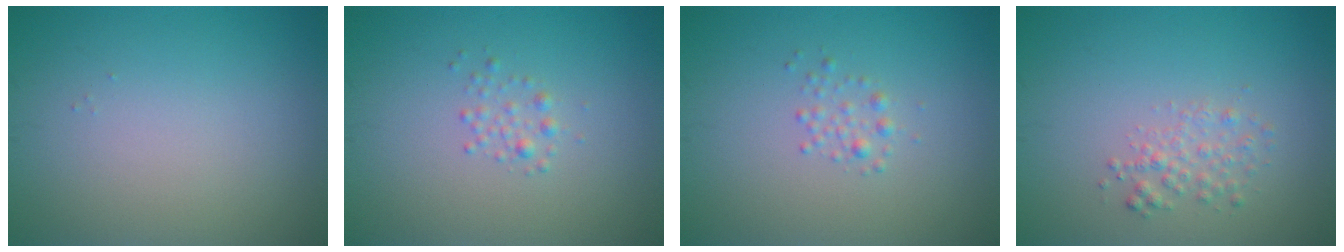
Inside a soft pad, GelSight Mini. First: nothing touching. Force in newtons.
{"total": 1.1, "press": 1.1, "slide": 0.0}
{"total": 1.1, "press": 1.1, "slide": 0.0}
{"total": 1.7, "press": 1.7, "slide": 0.1}